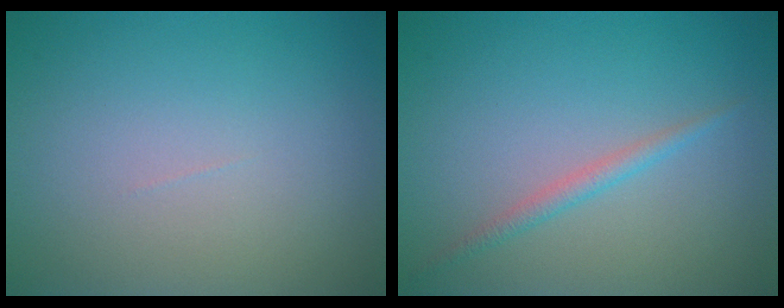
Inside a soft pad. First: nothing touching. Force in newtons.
{"total": 1.4, "press": 1.4, "slide": 0.1}